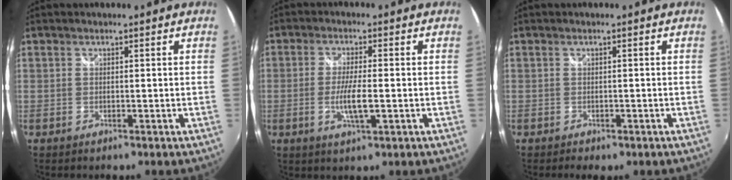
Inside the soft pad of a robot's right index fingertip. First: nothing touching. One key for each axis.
{"total": 5.7, "fx": -1.4, "fy": 0.8, "fz": 5.5, "tx": -0.106, "ty": -0.010, "tz": -0.024}
{"total": 2.5, "fx": -1.6, "fy": 1.4, "fz": 1.3, "tx": -0.026, "ty": -0.012, "tz": -0.018}